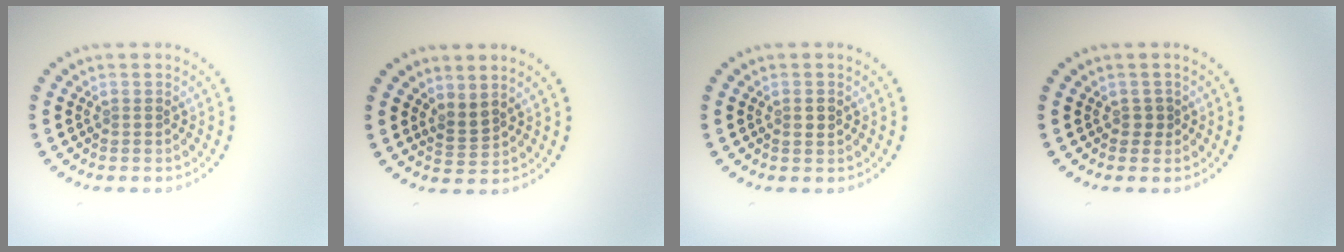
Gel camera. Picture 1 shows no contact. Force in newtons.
{"total": 1.7, "press": 1.3, "slide": 1.2}
{"total": 1.0, "press": 1.0, "slide": 0.2}
{"total": 0.8, "press": 0.7, "slide": 0.3}